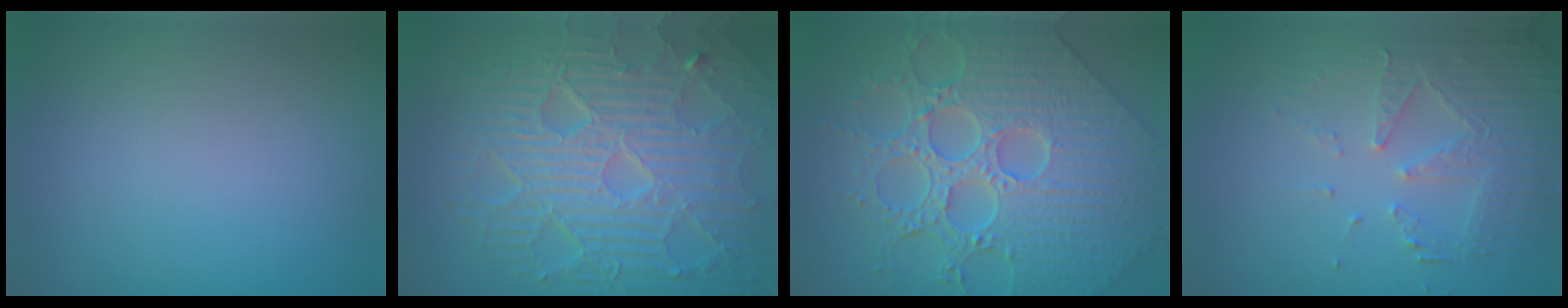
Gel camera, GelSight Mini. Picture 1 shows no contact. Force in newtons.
{"total": 10.8, "press": 6.8, "slide": 8.4}
{"total": 9.4, "press": 7.1, "slide": 6.1}
{"total": 5.4, "press": 3.7, "slide": 3.9}